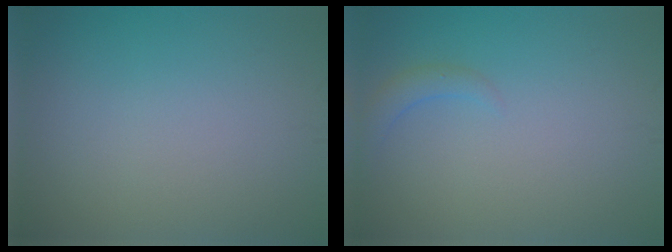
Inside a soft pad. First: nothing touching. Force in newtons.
{"total": 1.4, "press": 1.4, "slide": 0.2}